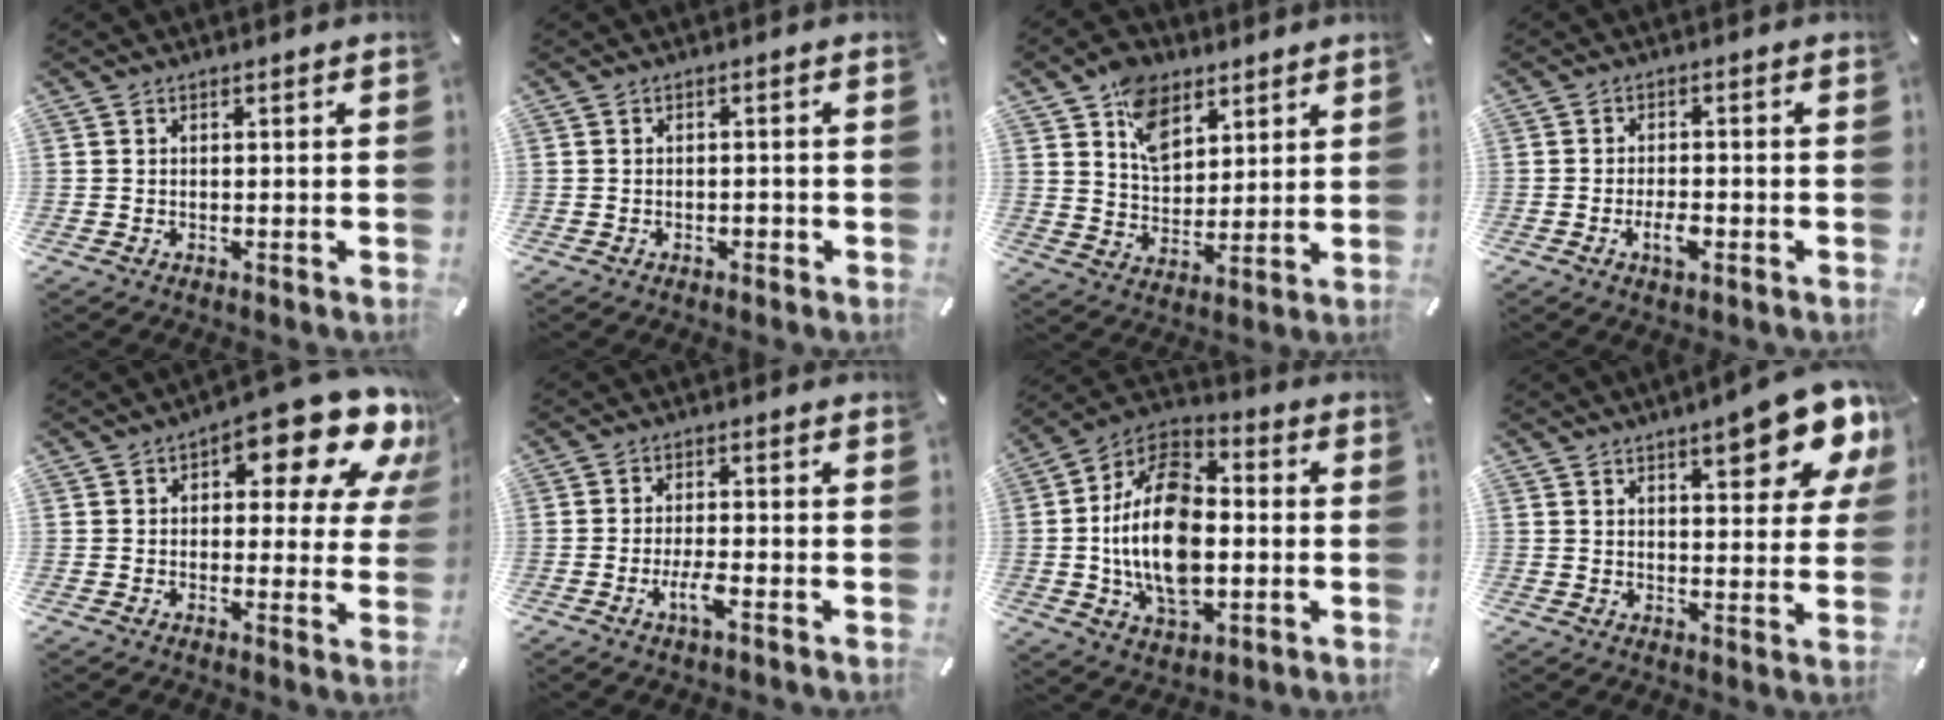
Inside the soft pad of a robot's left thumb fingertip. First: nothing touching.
{"total": 1.2, "force": [-0.8, 0.7, 0.5], "torque": [-0.012, 0.002, -0.017]}
{"total": 10.4, "force": [6.0, 7.2, 4.4], "torque": [-0.080, -0.018, 0.113]}
{"total": 4.2, "force": [-1.7, 1.8, 3.3], "torque": [-0.067, 0.005, -0.031]}
{"total": 15.4, "force": [8.6, 6.7, 10.9], "torque": [-0.139, -0.059, 0.138]}
{"total": 4.9, "force": [-2.1, 1.1, 4.3], "torque": [-0.089, -0.005, -0.038]}
{"total": 20.1, "force": [-2.1, 12.9, 15.2], "torque": [-0.309, 0.005, -0.044]}
{"total": 13.9, "force": [8.5, 5.0, 9.7], "torque": [-0.119, -0.049, 0.138]}